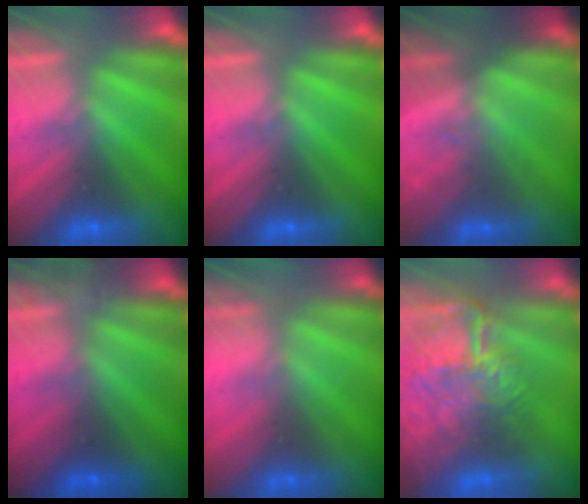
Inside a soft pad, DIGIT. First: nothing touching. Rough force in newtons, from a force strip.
{"total": 0.0}
{"total": 1.4}
{"total": 1.6}
{"total": 2.4}
{"total": 8.6}